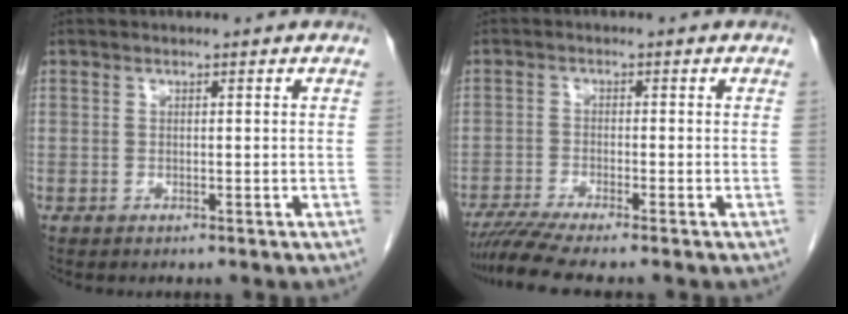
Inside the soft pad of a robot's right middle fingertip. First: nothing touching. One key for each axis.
{"total": 5.5, "fx": -4.6, "fy": -0.9, "fz": 2.7, "tx": -0.047, "ty": -0.015, "tz": -0.083}